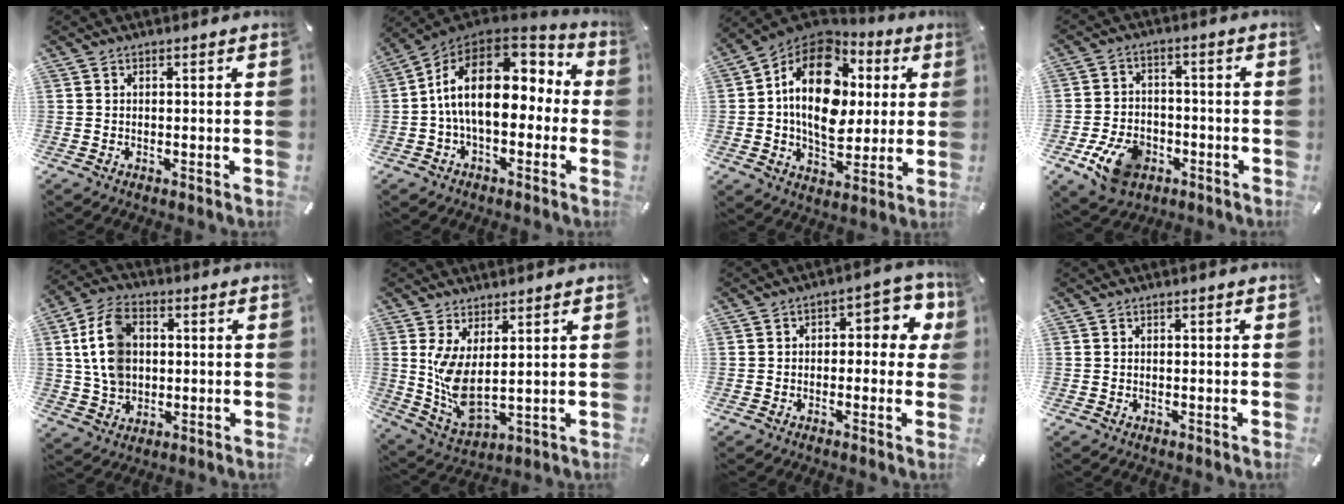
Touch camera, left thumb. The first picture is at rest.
{"total": 19.0, "force": [1.6, 10.6, 15.6], "torque": [-0.285, 0.000, 0.027]}
{"total": 19.5, "force": [3.2, 13.8, 13.4], "torque": [-0.236, -0.009, 0.053]}
{"total": 11.0, "force": [-4.9, 7.7, 6.1], "torque": [-0.109, 0.023, -0.087]}
{"total": 11.7, "force": [1.6, 9.2, 7.1], "torque": [-0.160, 0.010, 0.030]}
{"total": 8.3, "force": [3.0, 3.4, 7.0], "torque": [-0.173, -0.039, 0.057]}
{"total": 7.5, "force": [0.6, 4.4, 6.0], "torque": [-0.074, -0.001, 0.003]}
{"total": 0.0}